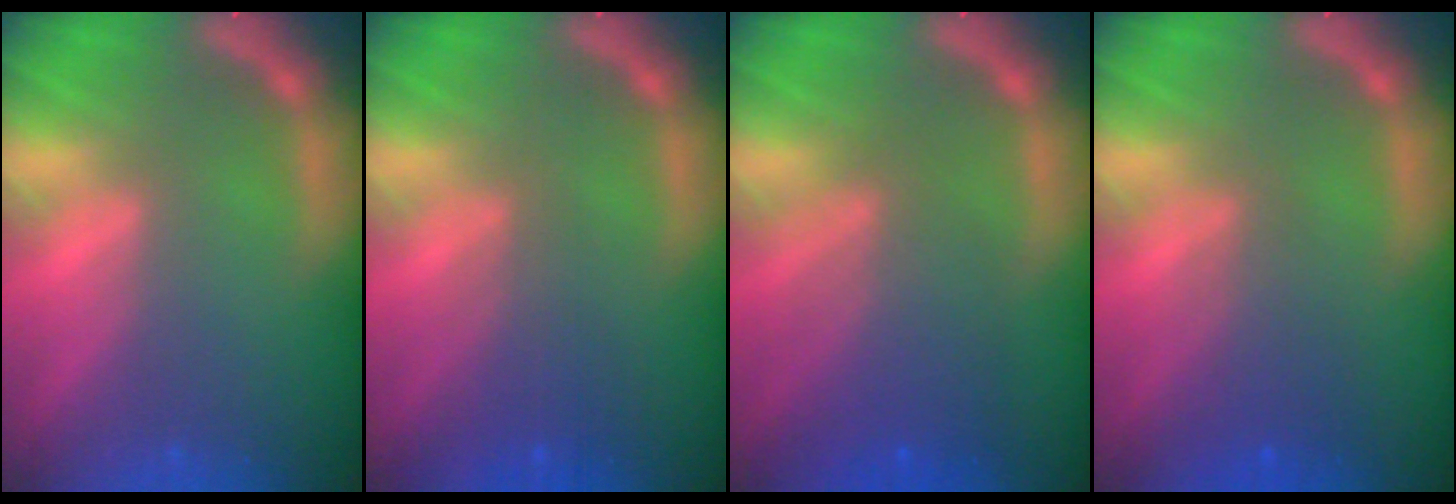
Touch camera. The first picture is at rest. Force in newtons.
{"total": 3.0}
{"total": 5.5}
{"total": 3.0}